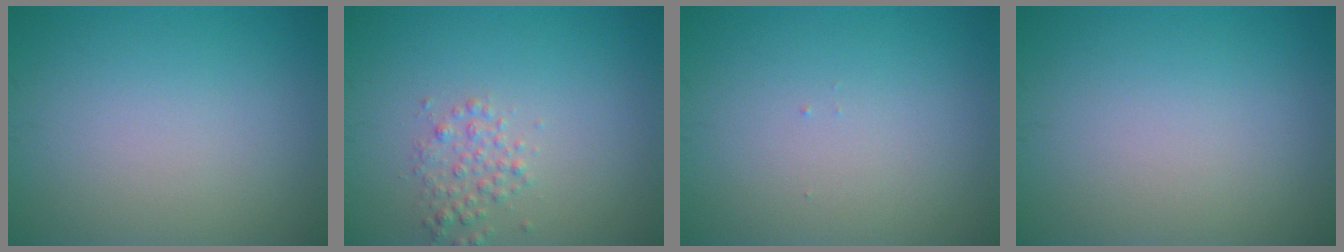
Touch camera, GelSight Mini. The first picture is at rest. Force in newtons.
{"total": 1.8, "press": 1.8, "slide": 0.0}
{"total": 0.0}
{"total": 0.0}